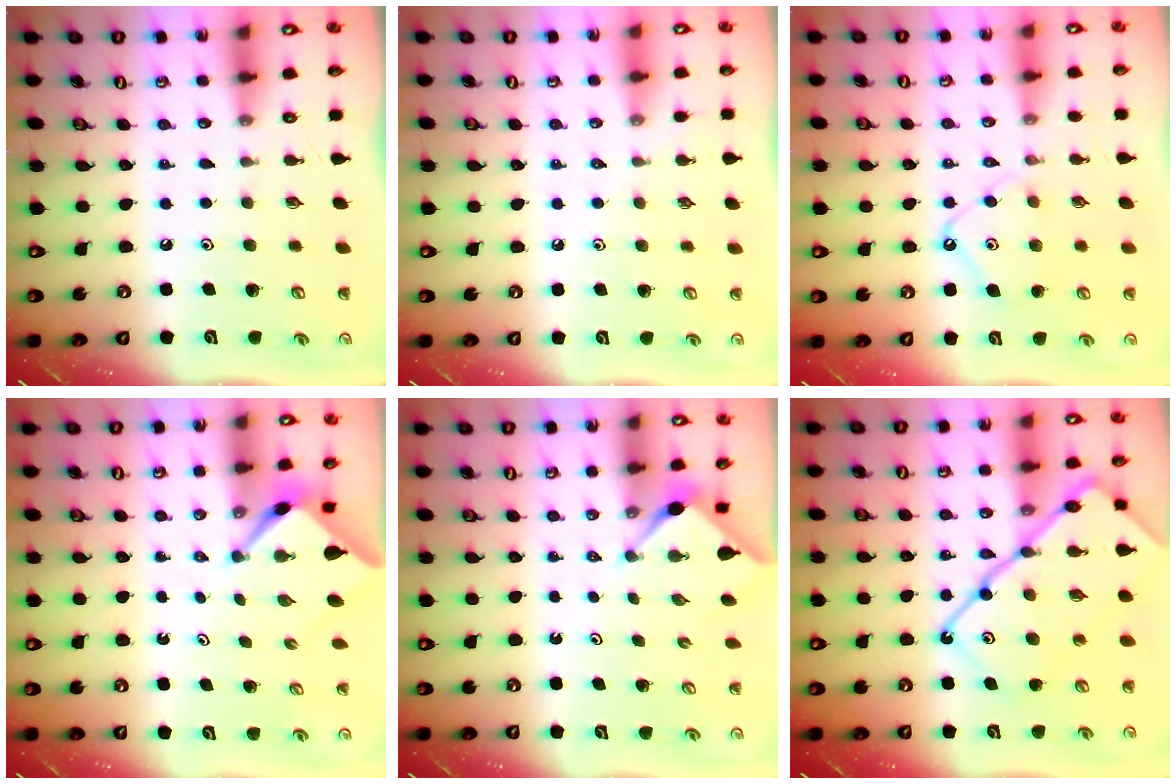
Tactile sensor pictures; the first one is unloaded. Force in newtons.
{"total": 1.9, "press": 1.8, "slide": 0.4}
{"total": 10.5, "press": 10.4, "slide": 1.0}
{"total": 2.6, "press": 2.6, "slide": 0.3}
{"total": 2.9, "press": 2.8, "slide": 0.4}
{"total": 21.4, "press": 21.3, "slide": 2.3}